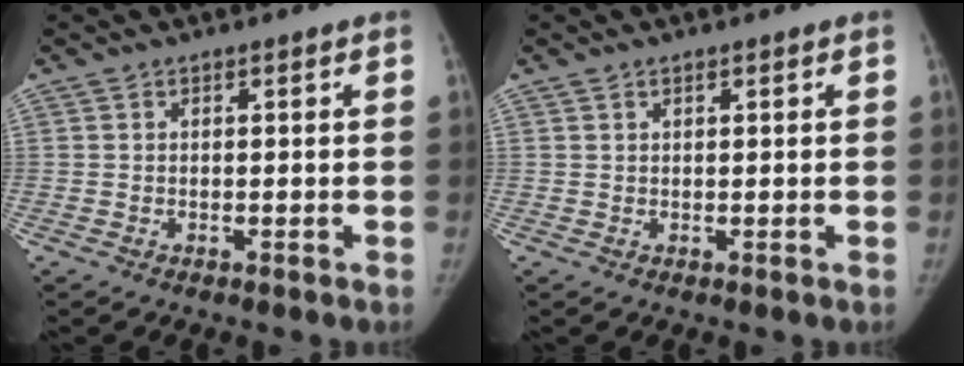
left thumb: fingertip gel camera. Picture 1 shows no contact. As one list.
[{"total": 0.6, "force": [0.4, 0.2, 0.4], "torque": [-0.002, 0.000, 0.005]}]